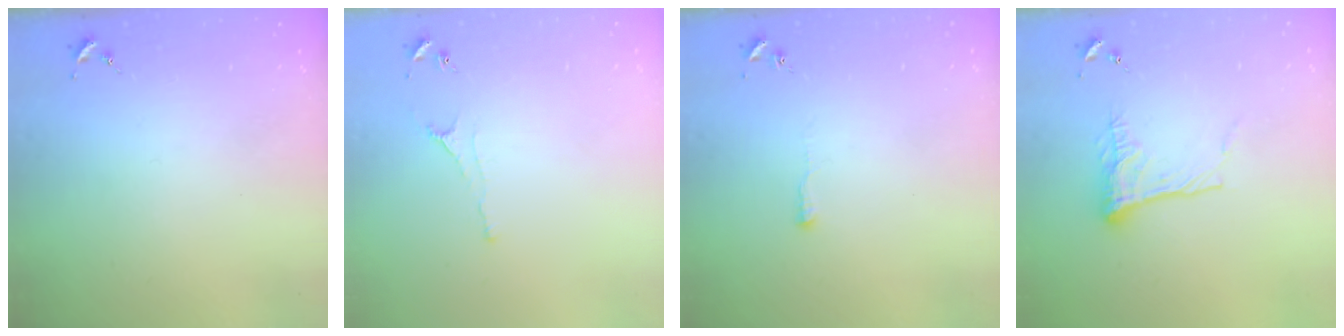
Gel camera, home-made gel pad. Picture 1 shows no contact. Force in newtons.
{"total": 2.2, "press": 2.1, "slide": 0.4}
{"total": 3.3, "press": 3.3, "slide": 0.6}
{"total": 11.7, "press": 11.7, "slide": 0.8}